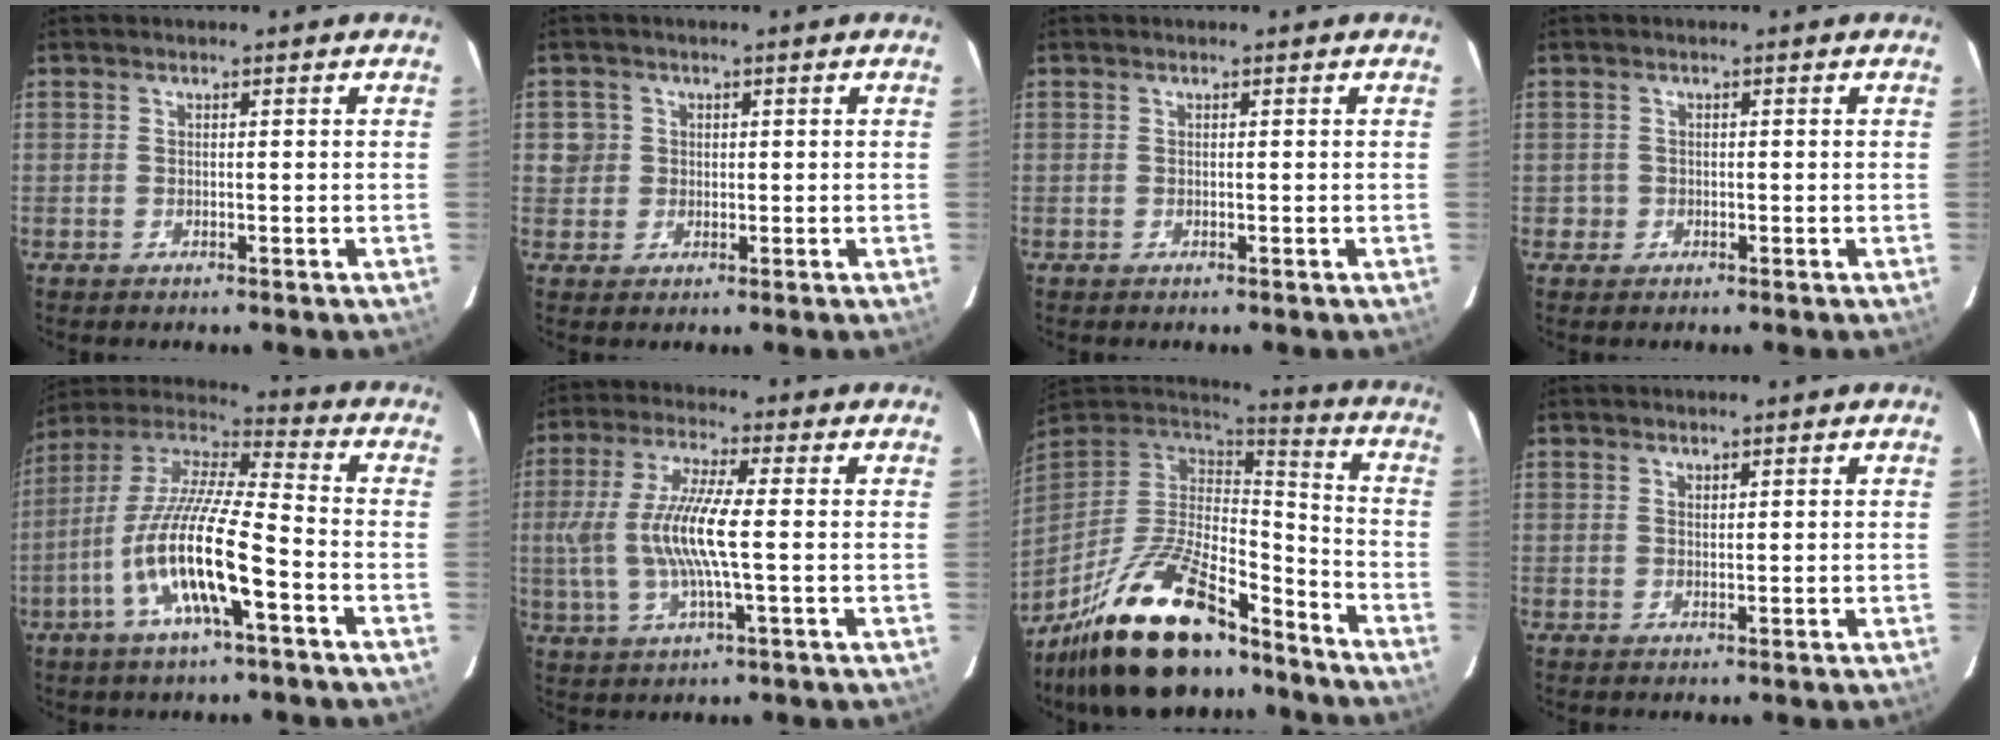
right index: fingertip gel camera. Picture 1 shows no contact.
{"total": 3.1, "force": [0.3, 3.1, 0.2], "torque": [0.010, 0.017, 0.006]}
{"total": 0.0}
{"total": 1.6, "force": [-0.4, 1.6, -0.2], "torque": [0.006, 0.009, -0.003]}
{"total": 16.9, "force": [-6.8, 2.8, 15.3], "torque": [-0.292, -0.017, -0.137]}
{"total": 12.2, "force": [-0.6, 2.1, 12.1], "torque": [-0.241, -0.001, -0.009]}
{"total": 24.4, "force": [-17.4, 8.8, 14.6], "torque": [-0.282, -0.015, -0.283]}
{"total": 0.7, "force": [0.6, 0.3, 0.1], "torque": [-0.002, 0.000, 0.012]}